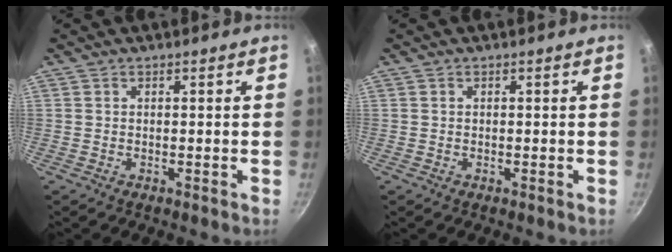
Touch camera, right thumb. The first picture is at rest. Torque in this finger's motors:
{"motor_torque": [0.24, -0.03, 0.23, 0.05, 0.04]}